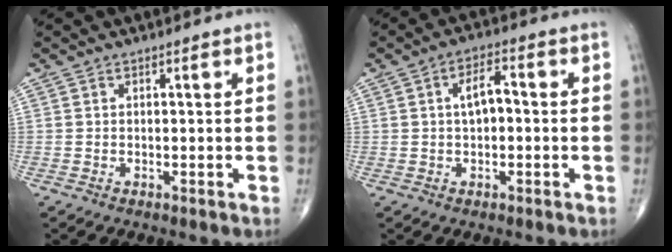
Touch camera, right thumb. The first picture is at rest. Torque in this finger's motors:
{"motor_torque": [0.08, 0.15, 0.27, 0.10, 0.02]}